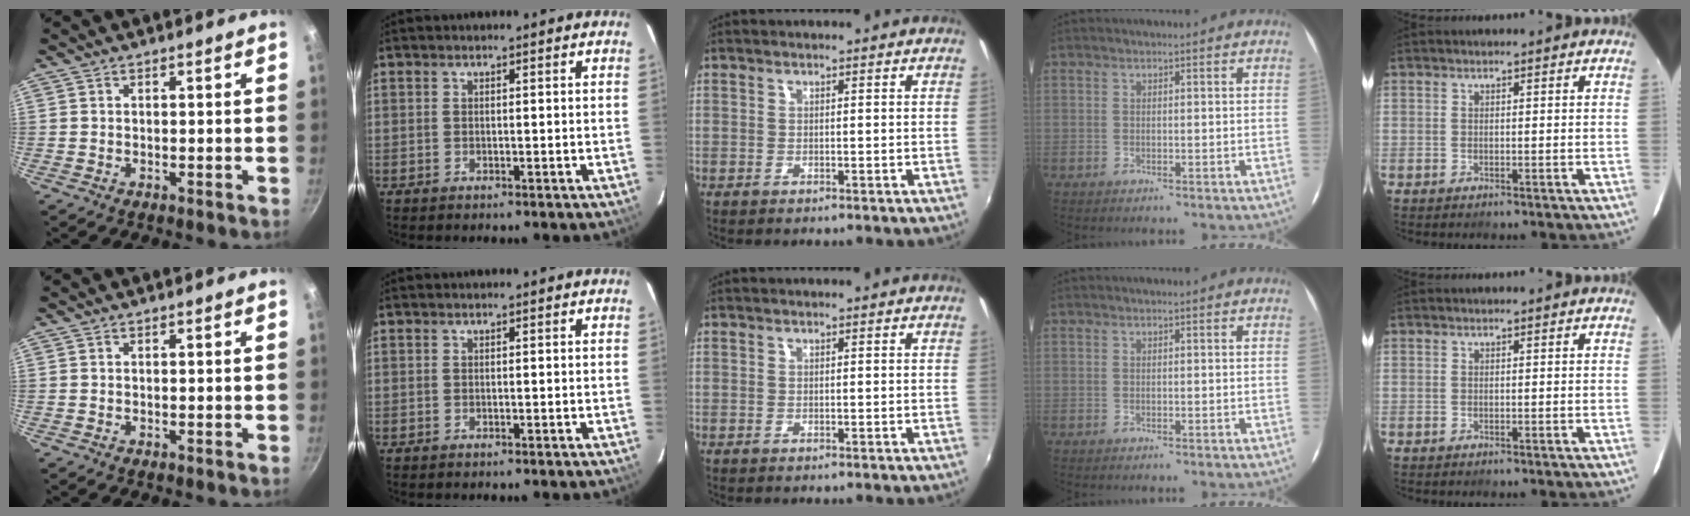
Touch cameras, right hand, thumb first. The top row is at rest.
{}